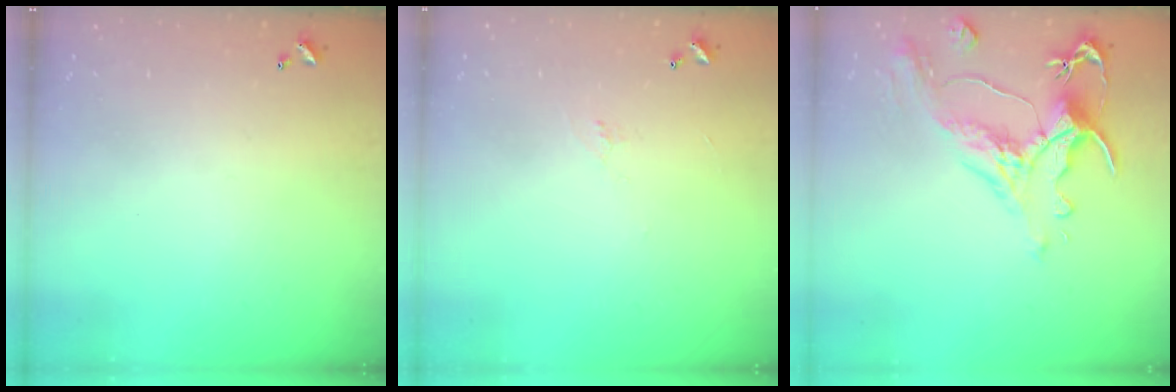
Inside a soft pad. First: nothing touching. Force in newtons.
{"total": 3.5, "press": 3.5, "slide": 0.5}
{"total": 1.5, "press": 0.1, "slide": 1.5}